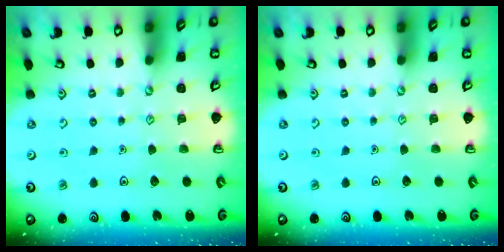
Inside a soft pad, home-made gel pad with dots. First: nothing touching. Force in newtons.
{"total": 0.0}